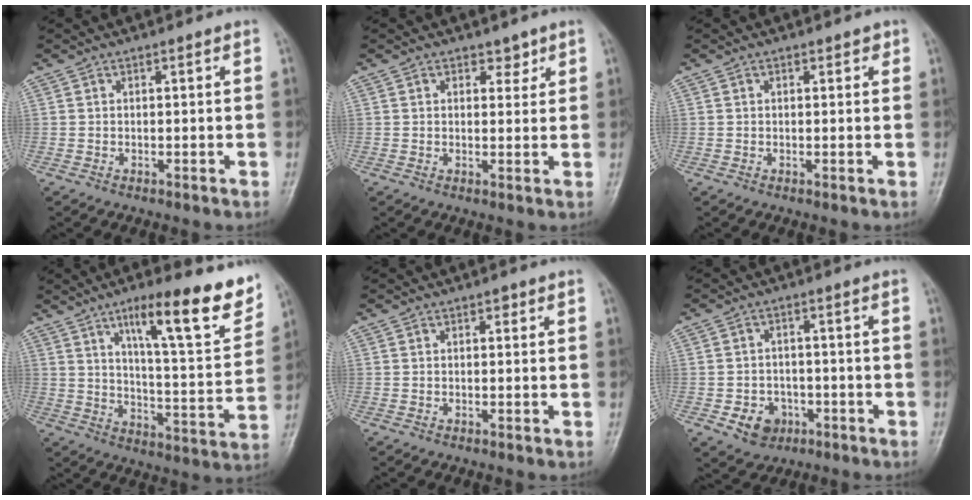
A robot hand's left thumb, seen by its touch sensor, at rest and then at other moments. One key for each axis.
{"total": 2.4, "fx": 1.5, "fy": 1.6, "fz": 0.8, "tx": 0.009, "ty": -0.007, "tz": 0.019}
{"total": 1.2, "fx": 0.6, "fy": 0.8, "fz": 0.6, "tx": 0.005, "ty": -0.001, "tz": 0.005}
{"total": 19.1, "fx": 11.4, "fy": 4.0, "fz": 14.8, "tx": -0.181, "ty": -0.054, "tz": 0.175}
{"total": 0.8, "fx": 0.4, "fy": 0.5, "fz": 0.5, "tx": 0.001, "ty": 0.001, "tz": 0.002}
{"total": 5.9, "fx": -2.3, "fy": 4.9, "fz": 2.3, "tx": -0.015, "ty": 0.016, "tz": -0.030}